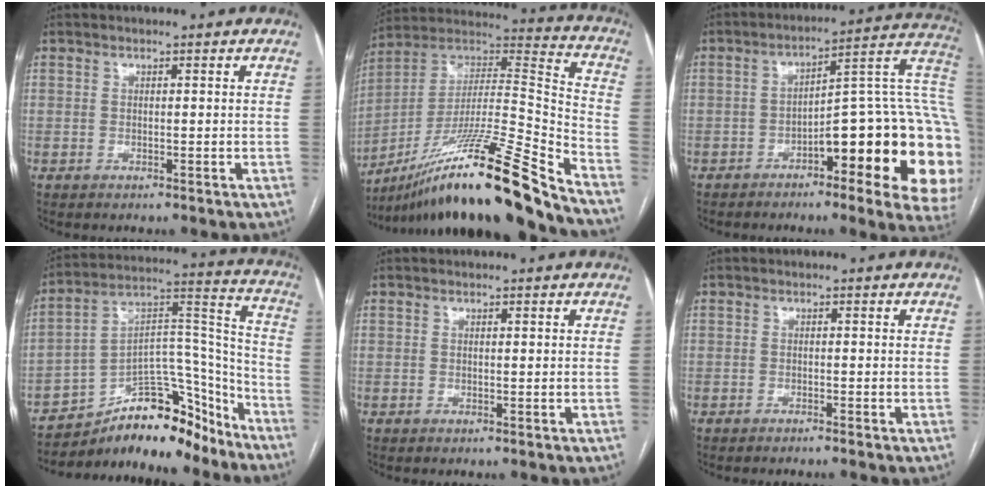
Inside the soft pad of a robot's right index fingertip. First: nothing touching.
{"total": 25.0, "force": [-18.2, -0.7, 17.1], "torque": [-0.275, 0.002, -0.323]}
{"total": 23.7, "force": [-5.1, 5.4, 22.5], "torque": [-0.192, 0.033, -0.061]}
{"total": 19.6, "force": [-15.9, 7.3, 8.8], "torque": [-0.150, 0.060, -0.253]}
{"total": 0.0}
{"total": 1.1, "force": [-1.0, -0.4, 0.5], "torque": [-0.007, 0.003, -0.017]}